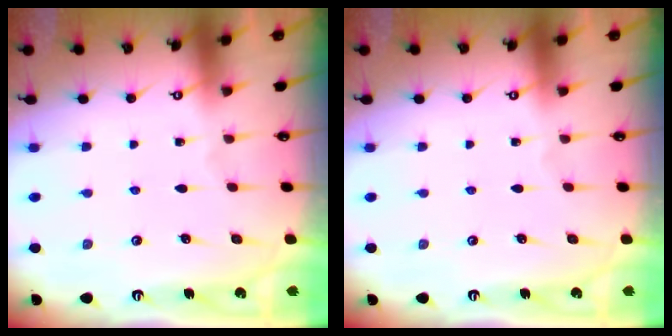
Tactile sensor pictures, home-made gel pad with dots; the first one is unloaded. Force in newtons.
{"total": 0.0}